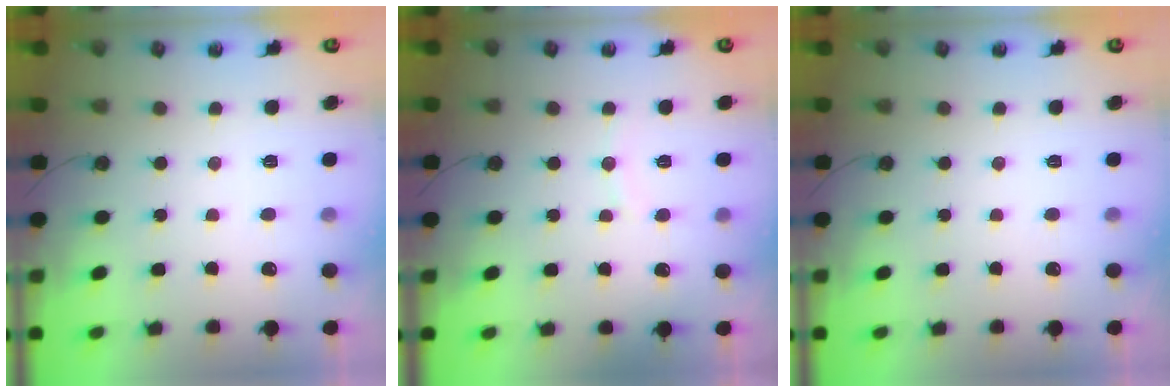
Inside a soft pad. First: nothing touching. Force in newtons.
{"total": 3.4, "press": 3.3, "slide": 0.4}
{"total": 0.0}